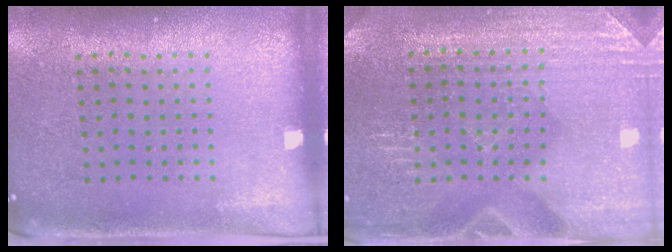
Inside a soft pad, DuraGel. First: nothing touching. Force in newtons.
{"total": 3.1, "press": 3.1, "slide": 0.3}